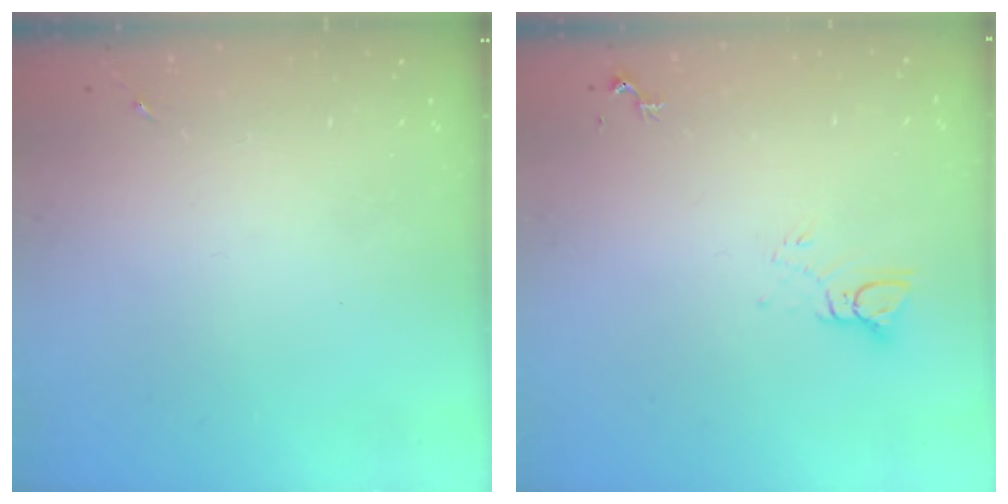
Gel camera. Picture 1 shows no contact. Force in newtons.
{"total": 4.4, "press": 4.4, "slide": 0.3}